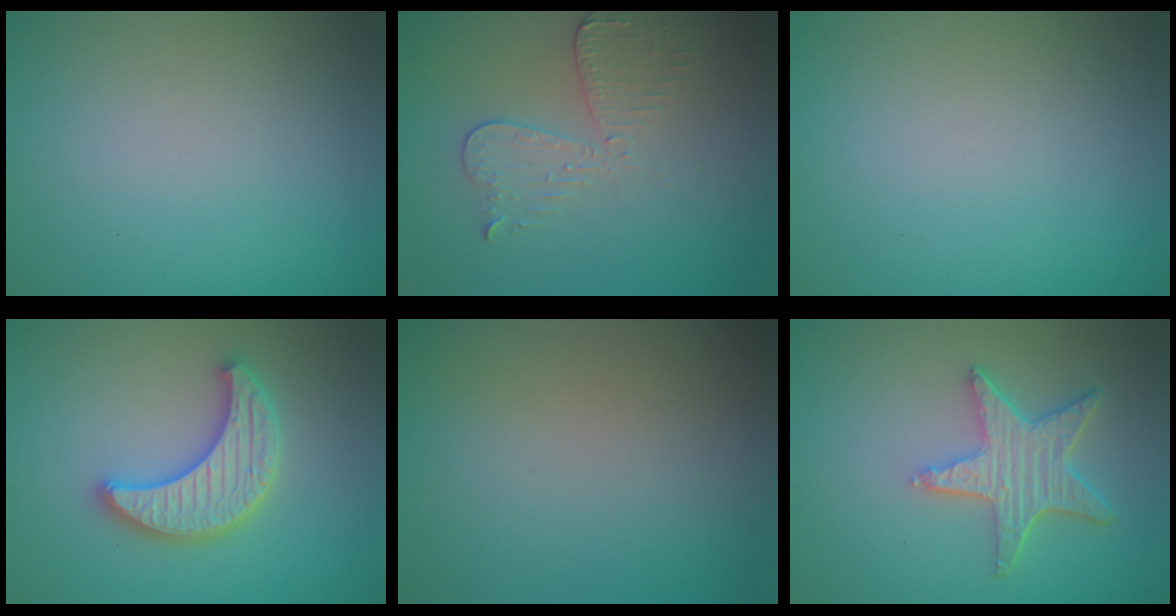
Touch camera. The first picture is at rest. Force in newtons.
{"total": 2.9, "press": 2.7, "slide": 1.2}
{"total": 0.0}
{"total": 5.2, "press": 5.1, "slide": 0.8}
{"total": 0.0}
{"total": 5.0, "press": 4.0, "slide": 3.0}